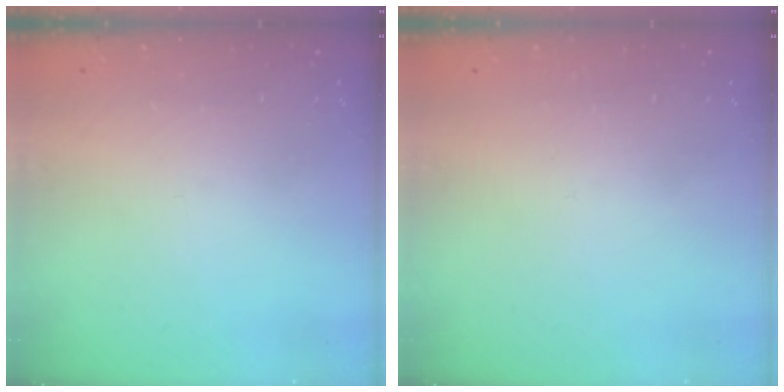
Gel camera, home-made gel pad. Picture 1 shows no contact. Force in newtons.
{"total": 1.8, "press": 1.8, "slide": 0.1}